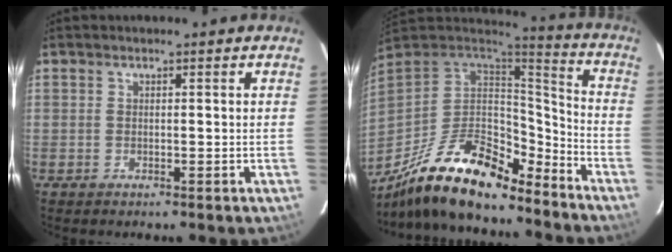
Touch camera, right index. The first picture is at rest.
{"total": 21.9, "force": [-16.2, 7.6, 12.7], "torque": [-0.247, -0.016, -0.281]}